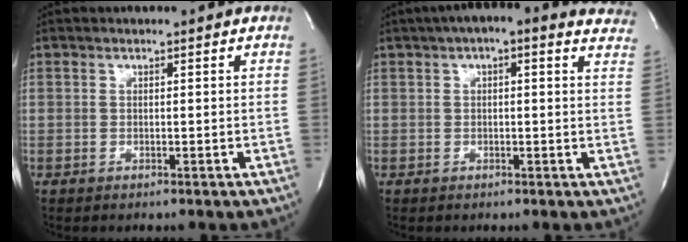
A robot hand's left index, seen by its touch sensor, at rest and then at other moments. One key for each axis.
{"total": 12.2, "fx": 9.4, "fy": 3.7, "fz": 6.7, "tx": -0.076, "ty": 0.032, "tz": 0.098}